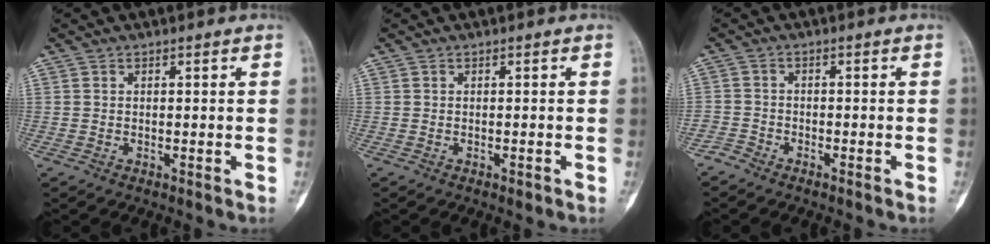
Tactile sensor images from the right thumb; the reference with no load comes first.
{"total": 0.8, "force": [-0.5, 0.2, 0.6], "torque": [-0.004, 0.001, -0.007]}
{"total": 2.2, "force": [-2.2, 0.5, -0.1], "torque": [0.007, 0.003, -0.050]}